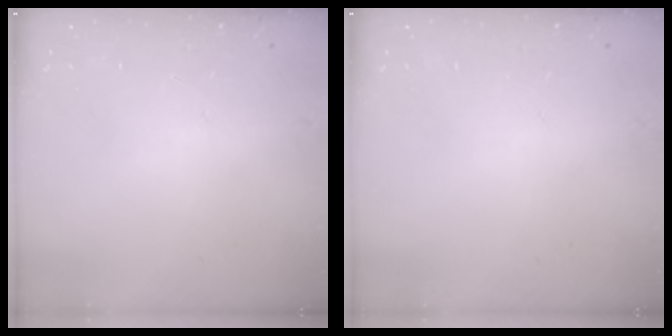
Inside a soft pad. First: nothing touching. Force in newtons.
{"total": 0.0}